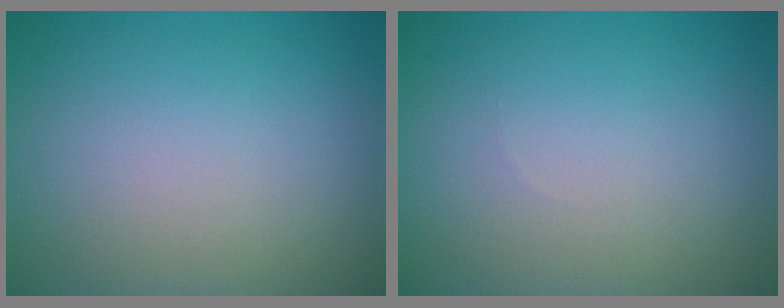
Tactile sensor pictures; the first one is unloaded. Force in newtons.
{"total": 0.0}